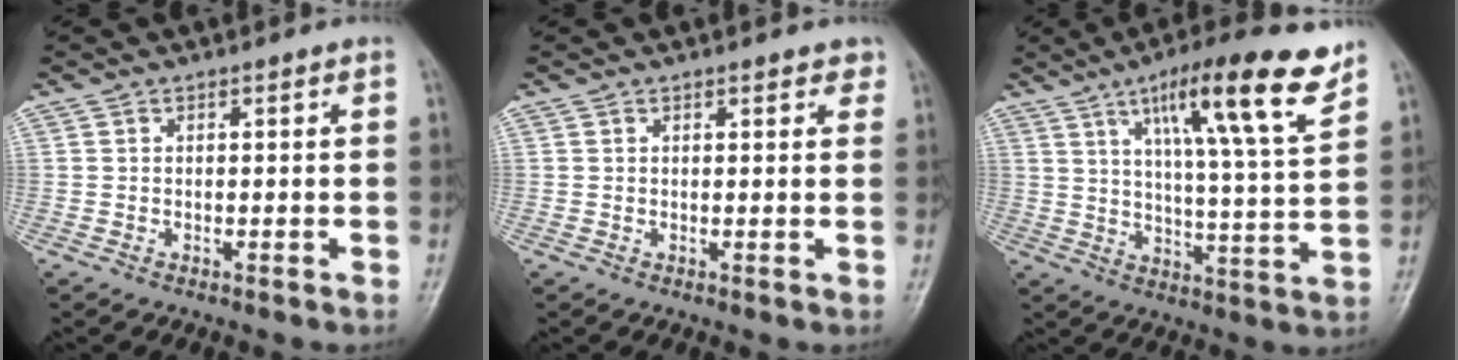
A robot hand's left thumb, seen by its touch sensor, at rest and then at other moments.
{"total": 2.1, "force": [1.4, 1.0, 1.1], "torque": [0.002, -0.004, 0.012]}
{"total": 17.4, "force": [10.2, 2.5, 13.8], "torque": [-0.201, -0.044, 0.159]}